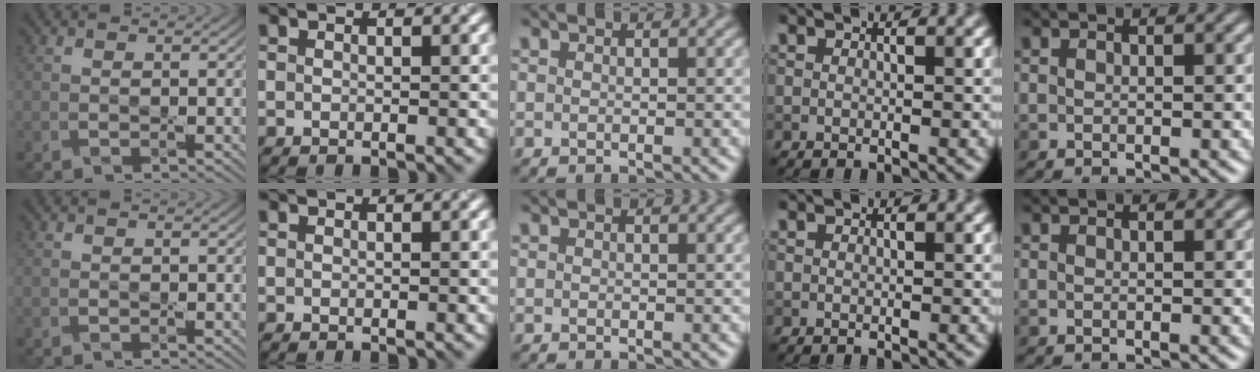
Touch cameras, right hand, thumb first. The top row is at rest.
{}